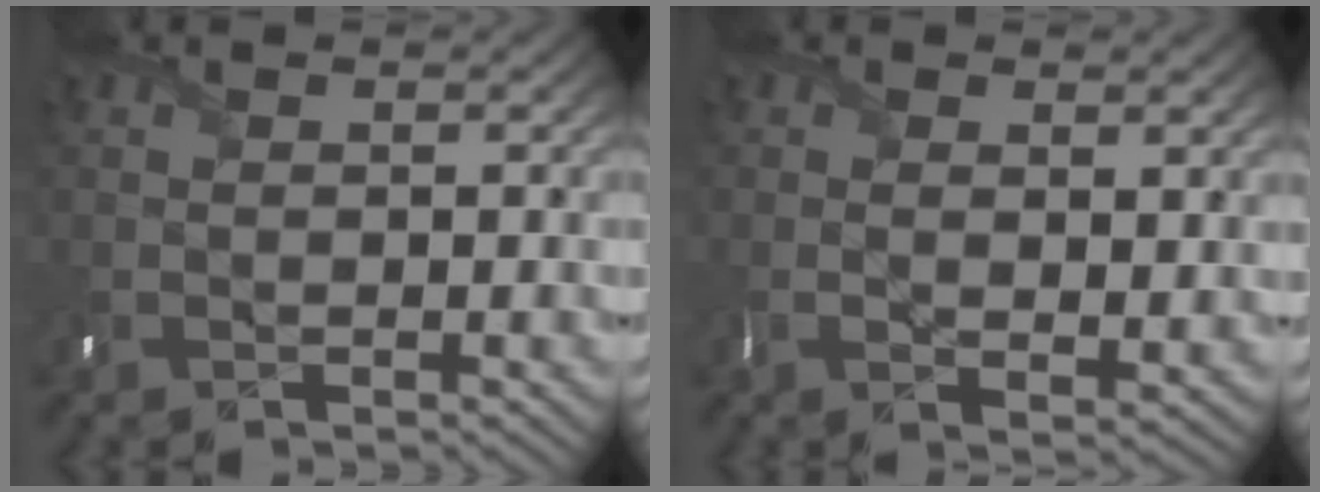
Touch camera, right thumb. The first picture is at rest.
{"total": 3.2, "force": [0.9, 1.2, 2.8], "torque": [-0.055, -0.009, 0.020]}